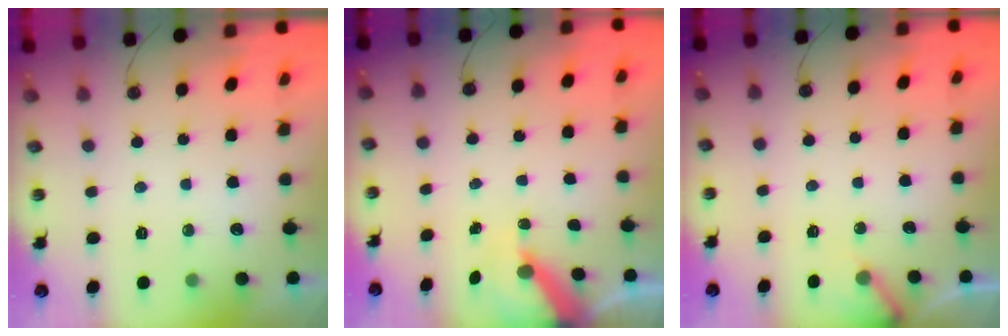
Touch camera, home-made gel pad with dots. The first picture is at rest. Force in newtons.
{"total": 6.7, "press": 6.7, "slide": 0.7}
{"total": 4.1, "press": 4.0, "slide": 0.3}